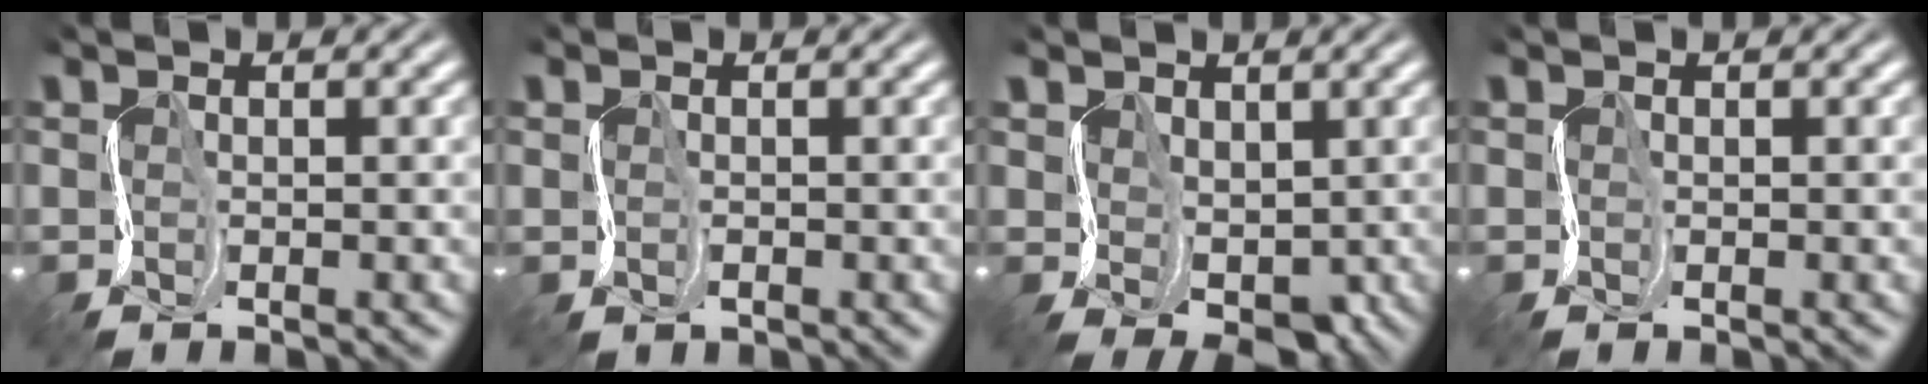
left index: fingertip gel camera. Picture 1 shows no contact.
{"total": 1.1, "force": [0.0, 0.3, -1.1], "torque": [0.009, 0.001, -0.001]}
{"total": 2.8, "force": [-0.1, 2.5, 1.2], "torque": [-0.032, -0.001, -0.006]}
{"total": 0.0}